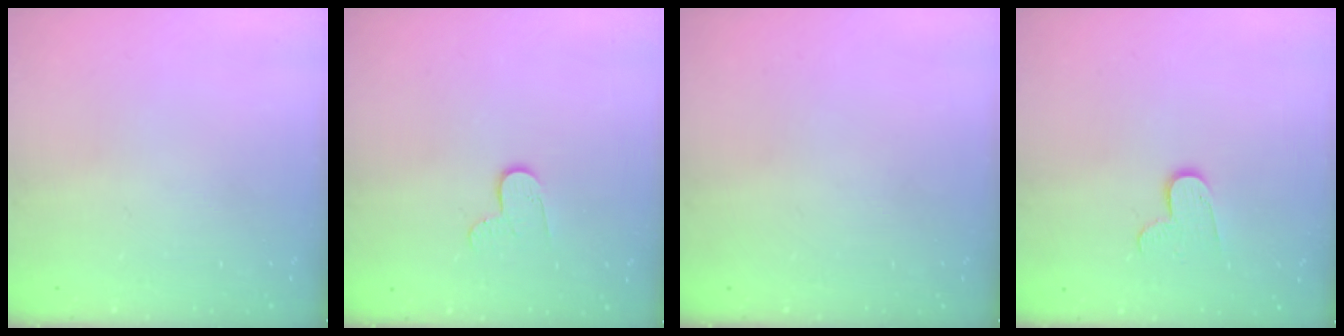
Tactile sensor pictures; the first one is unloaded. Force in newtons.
{"total": 5.9, "press": 5.9, "slide": 0.6}
{"total": 0.0}
{"total": 7.6, "press": 7.6, "slide": 0.5}